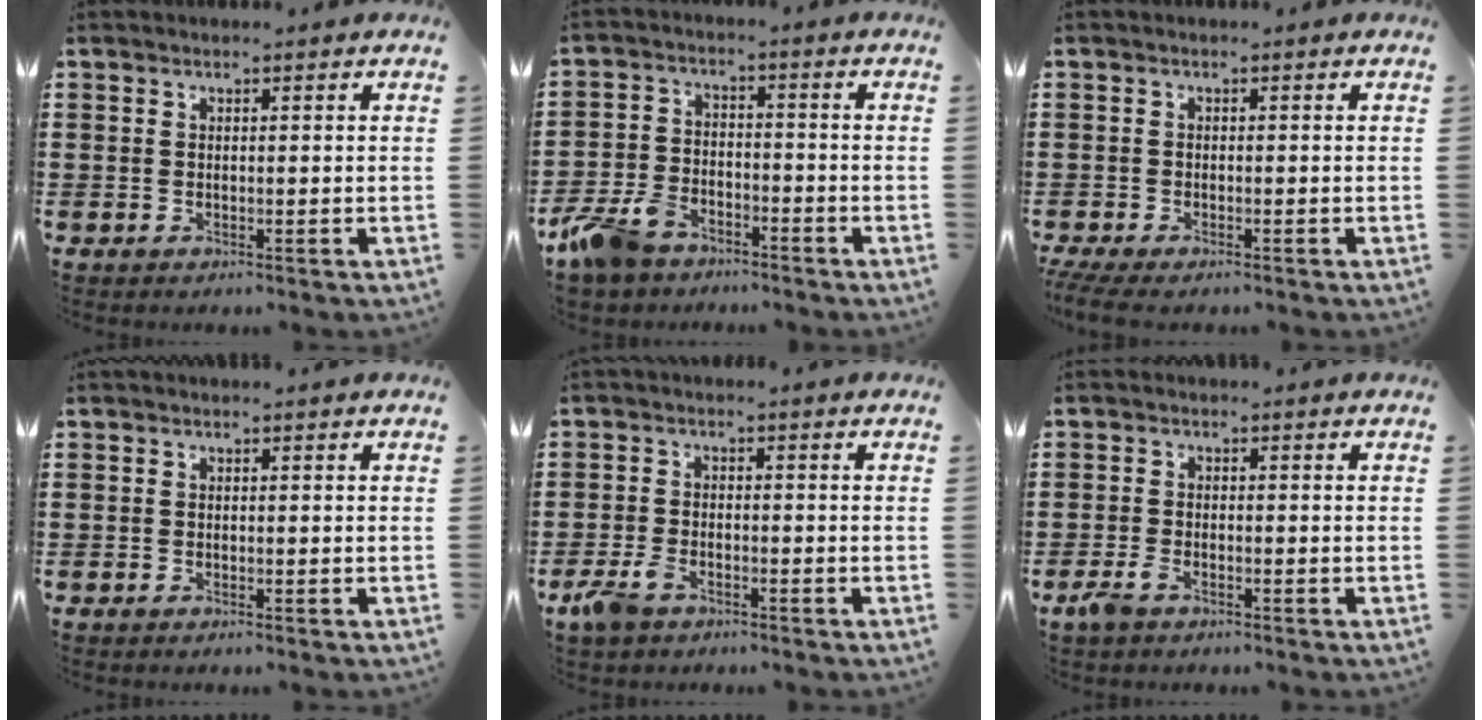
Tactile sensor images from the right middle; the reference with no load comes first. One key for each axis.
{"total": 7.0, "fx": -5.6, "fy": 3.1, "fz": 2.7, "tx": -0.082, "ty": 0.007, "tz": -0.116}
{"total": 1.6, "fx": -1.3, "fy": 0.1, "fz": 0.9, "tx": -0.023, "ty": -0.004, "tz": -0.027}
{"total": 0.0}
{"total": 3.8, "fx": -2.5, "fy": 1.8, "fz": 2.3, "tx": -0.066, "ty": -0.003, "tz": -0.053}
{"total": 2.5, "fx": -1.6, "fy": 0.9, "fz": 1.7, "tx": -0.052, "ty": -0.005, "tz": -0.038}